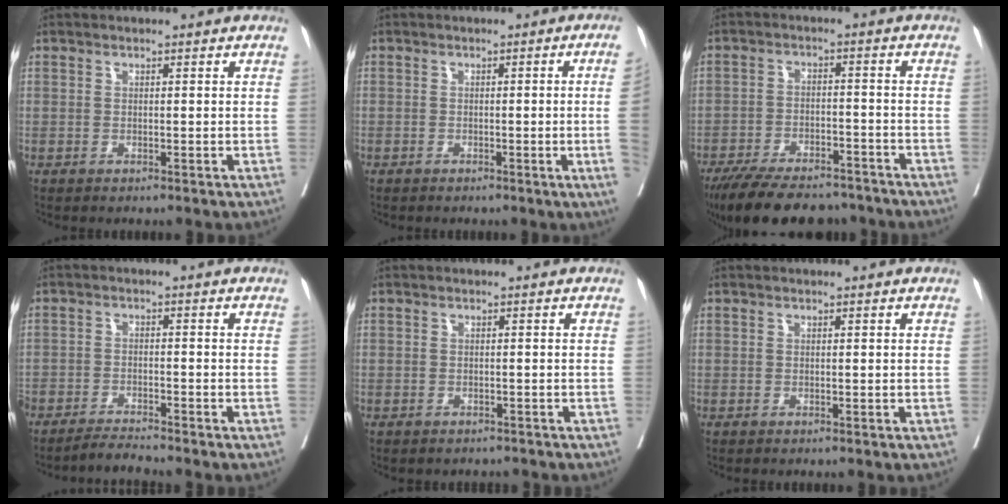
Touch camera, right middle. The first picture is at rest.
{"total": 4.3, "force": [-0.8, -1.5, 4.0], "torque": [-0.043, -0.008, -0.012]}
{"total": 15.7, "force": [-13.3, 5.0, 6.6], "torque": [-0.128, -0.009, -0.197]}
{"total": 3.3, "force": [-3.2, -0.8, 0.6], "torque": [-0.008, -0.014, -0.058]}
{"total": 2.2, "force": [-2.0, 0.9, 0.2], "torque": [-0.003, -0.001, -0.029]}
{"total": 0.0}